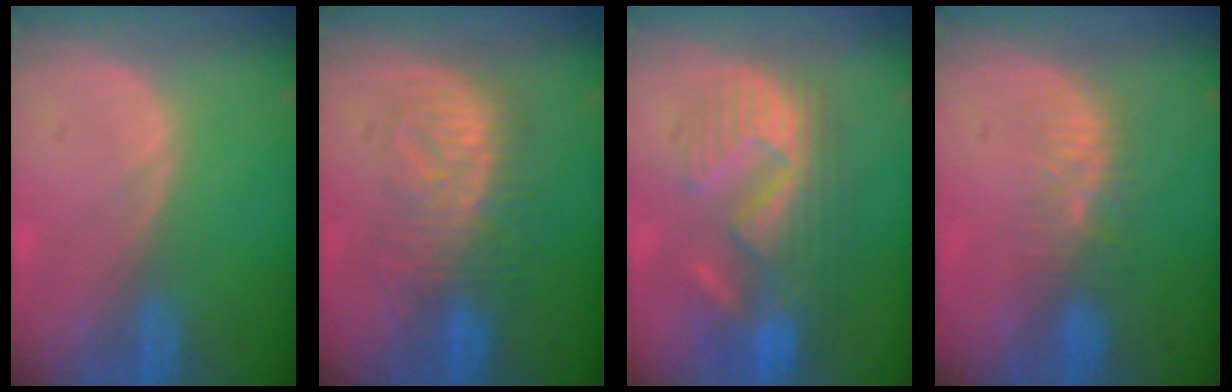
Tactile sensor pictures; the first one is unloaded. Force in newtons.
{"total": 8.2, "press": 7.9, "slide": 2.1}
{"total": 10.6, "press": 10.0, "slide": 3.7}
{"total": 4.6, "press": 4.0, "slide": 2.4}